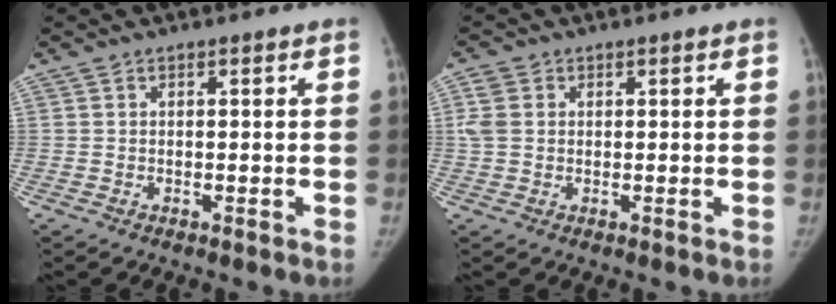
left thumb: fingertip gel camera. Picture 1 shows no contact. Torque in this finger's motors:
{"motor_torque": [0.69, 2.14, 0.61, 0.03, 0.21]}